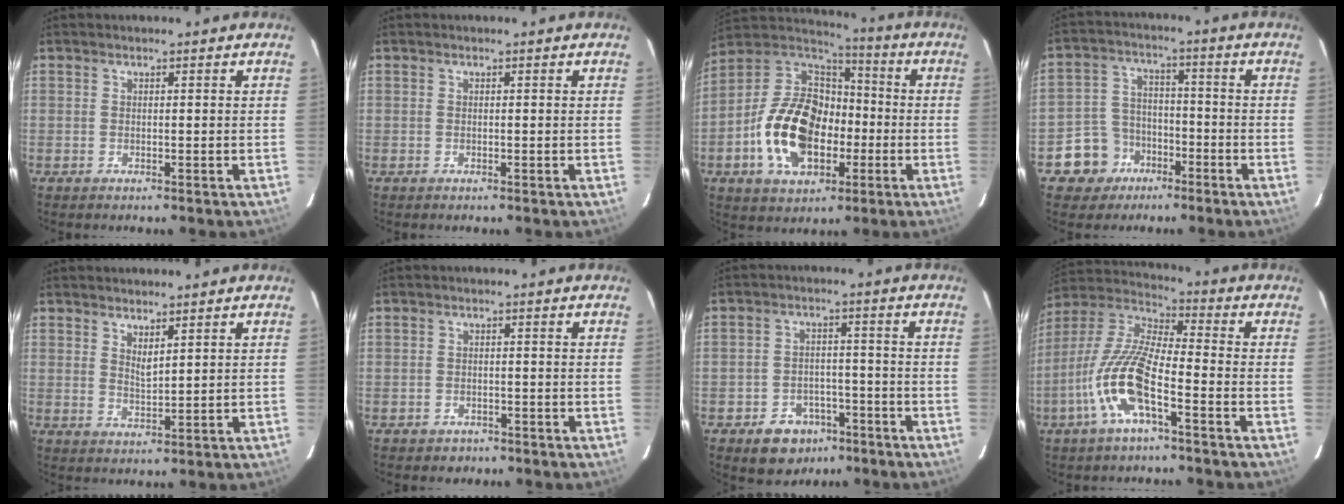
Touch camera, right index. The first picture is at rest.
{"total": 0.0}
{"total": 20.5, "force": [-4.9, 13.4, 14.7], "torque": [-0.311, 0.023, -0.076]}
{"total": 8.7, "force": [-4.9, 7.1, 1.2], "torque": [-0.049, 0.032, -0.072]}
{"total": 2.9, "force": [2.2, 0.7, 1.8], "torque": [-0.031, -0.005, 0.037]}
{"total": 2.8, "force": [-1.9, 2.1, 0.3], "torque": [-0.015, 0.003, -0.024]}
{"total": 8.9, "force": [-5.6, 6.3, 2.8], "torque": [-0.073, 0.024, -0.065]}
{"total": 13.5, "force": [-5.9, 3.2, 11.8], "torque": [-0.248, -0.003, -0.121]}